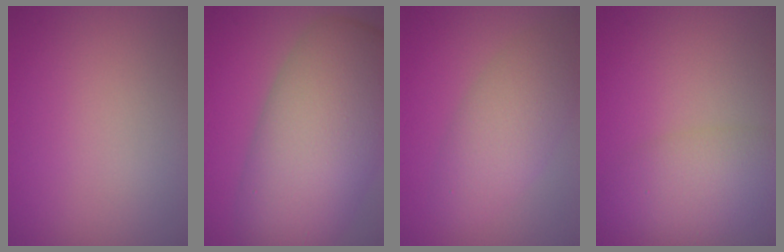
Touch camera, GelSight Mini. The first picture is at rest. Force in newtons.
{"total": 12.4, "press": 12.4, "slide": 0.3}
{"total": 4.4, "press": 4.4, "slide": 0.2}
{"total": 4.9, "press": 4.9, "slide": 0.1}